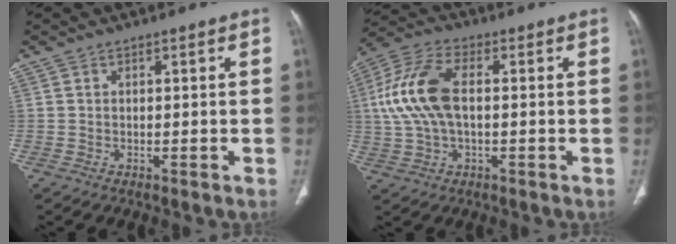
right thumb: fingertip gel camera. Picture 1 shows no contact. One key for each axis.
{"total": 12.6, "fx": 0.8, "fy": 6.6, "fz": 10.7, "tx": -0.236, "ty": 0.024, "tz": 0.011}